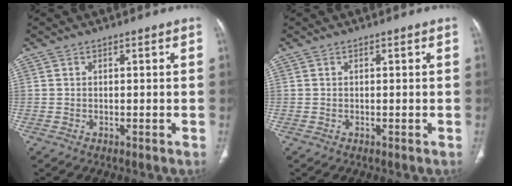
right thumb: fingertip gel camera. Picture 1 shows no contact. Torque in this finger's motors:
{"motor_torque": [0.00, 0.00, -0.22, 0.22, 0.00]}